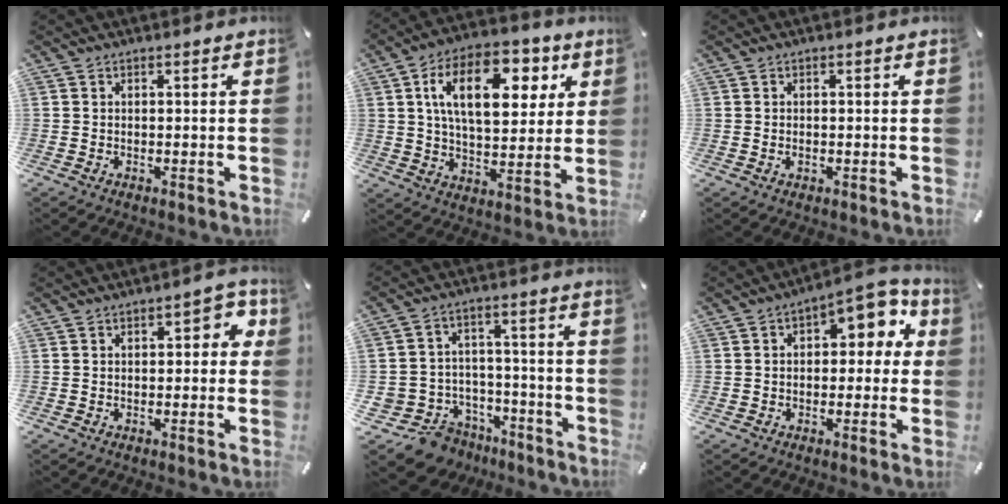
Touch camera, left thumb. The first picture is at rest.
{"total": 18.1, "force": [6.6, 10.4, 13.2], "torque": [-0.205, -0.006, 0.110]}
{"total": 0.9, "force": [-0.2, 0.5, 0.7], "torque": [-0.013, 0.002, -0.004]}
{"total": 5.2, "force": [0.6, 2.8, 4.3], "torque": [-0.053, 0.002, 0.001]}
{"total": 9.9, "force": [-6.5, 7.4, 1.3], "torque": [-0.026, 0.037, -0.109]}
{"total": 8.2, "force": [3.1, 4.7, 5.9], "torque": [-0.075, -0.019, 0.045]}